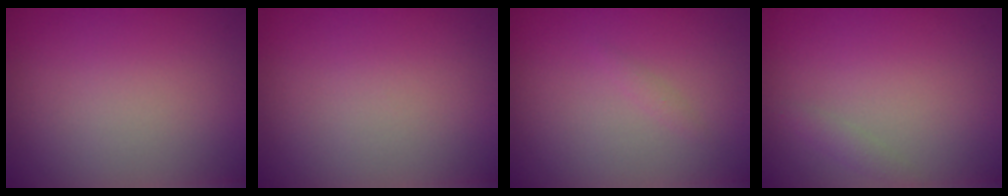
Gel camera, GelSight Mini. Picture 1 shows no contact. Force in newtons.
{"total": 0.0}
{"total": 0.5, "press": 0.5, "slide": 0.0}
{"total": 0.9, "press": 0.9, "slide": 0.0}